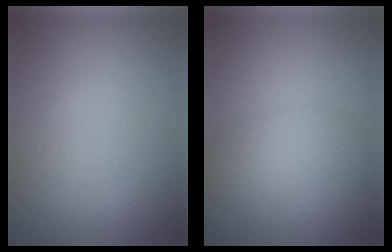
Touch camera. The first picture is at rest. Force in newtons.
{"total": 2.4, "press": 2.4, "slide": 0.1}